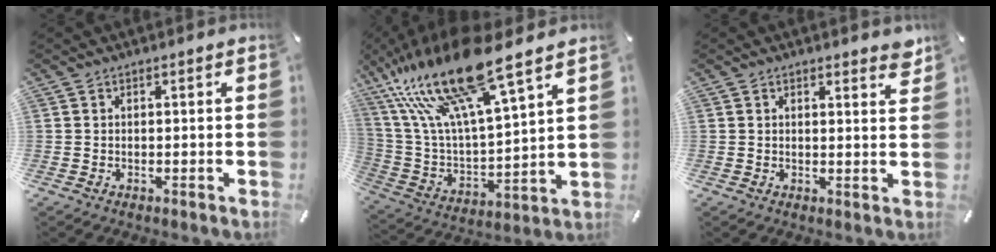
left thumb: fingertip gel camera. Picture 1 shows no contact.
{"total": 24.1, "force": [17.0, 6.4, 15.9], "torque": [-0.349, -0.119, 0.278]}
{"total": 2.5, "force": [2.0, 0.8, 1.2], "torque": [-0.012, -0.010, 0.034]}